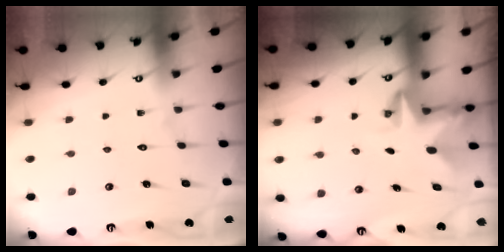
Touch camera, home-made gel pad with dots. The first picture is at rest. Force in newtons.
{"total": 2.9, "press": 2.9, "slide": 0.2}